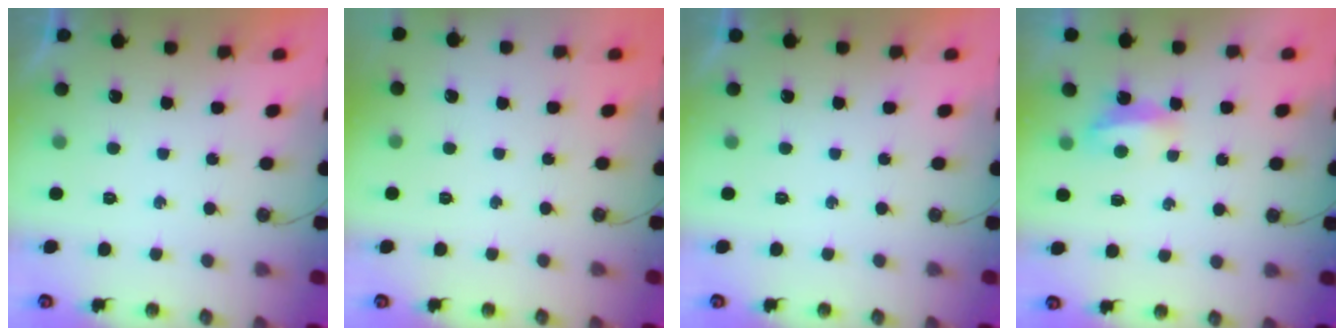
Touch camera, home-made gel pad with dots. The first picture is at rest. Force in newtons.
{"total": 0.0}
{"total": 0.0}
{"total": 5.0, "press": 4.9, "slide": 0.6}